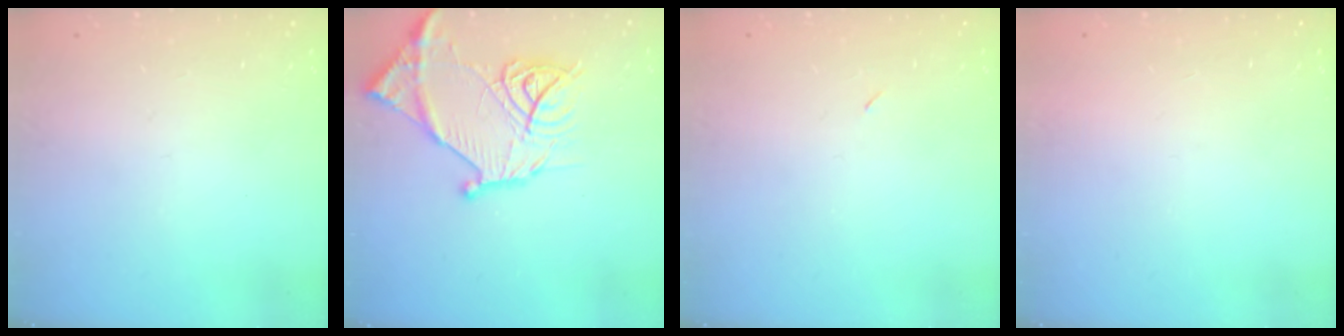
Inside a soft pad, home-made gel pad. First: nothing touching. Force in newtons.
{"total": 16.8, "press": 16.7, "slide": 1.5}
{"total": 2.2, "press": 1.8, "slide": 1.2}
{"total": 1.6, "press": 1.6, "slide": 0.1}